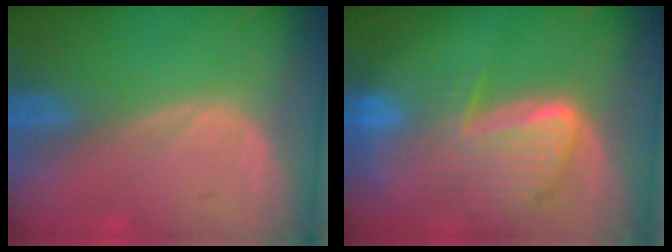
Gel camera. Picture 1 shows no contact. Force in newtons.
{"total": 9.9, "press": 8.5, "slide": 5.1}